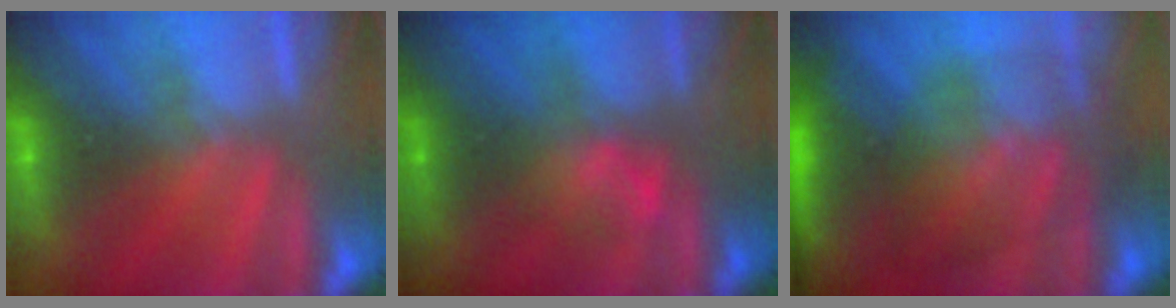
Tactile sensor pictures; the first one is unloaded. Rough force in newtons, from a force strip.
{"total": 2.1}
{"total": 7.4}